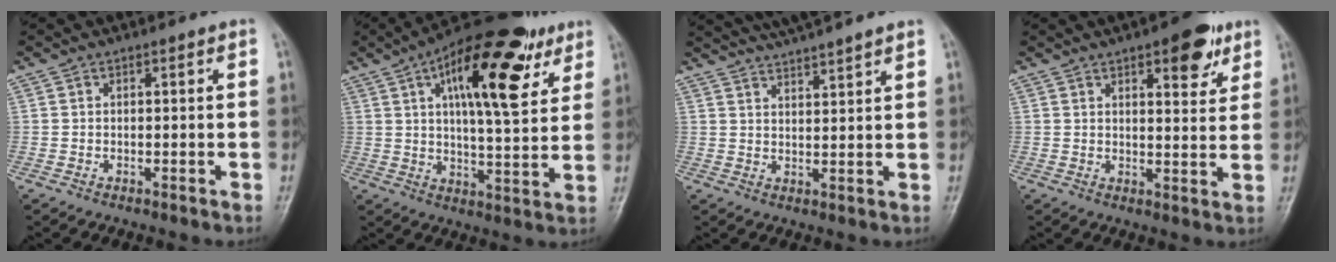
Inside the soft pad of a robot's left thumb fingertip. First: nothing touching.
{"total": 21.0, "force": [8.9, 8.1, 17.1], "torque": [-0.229, -0.011, 0.131]}
{"total": 9.1, "force": [8.2, 0.6, 4.0], "torque": [-0.059, -0.002, 0.128]}
{"total": 9.2, "force": [5.1, 3.8, 6.7], "torque": [-0.060, -0.019, 0.064]}